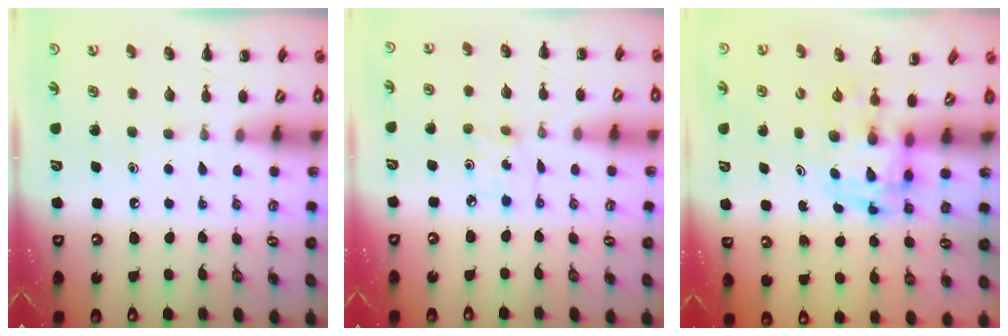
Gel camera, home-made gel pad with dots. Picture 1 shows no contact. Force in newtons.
{"total": 2.5, "press": 2.4, "slide": 0.8}
{"total": 3.6, "press": 3.5, "slide": 0.6}